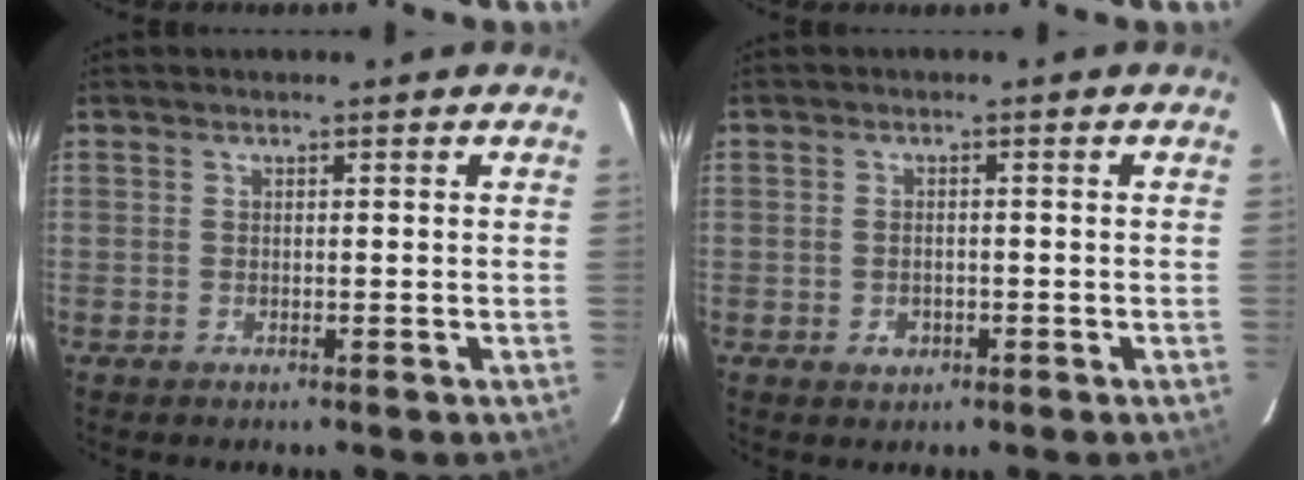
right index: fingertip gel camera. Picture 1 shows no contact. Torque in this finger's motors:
{"motor_torque": [0.31, 0.00, 0.11, 0.00]}